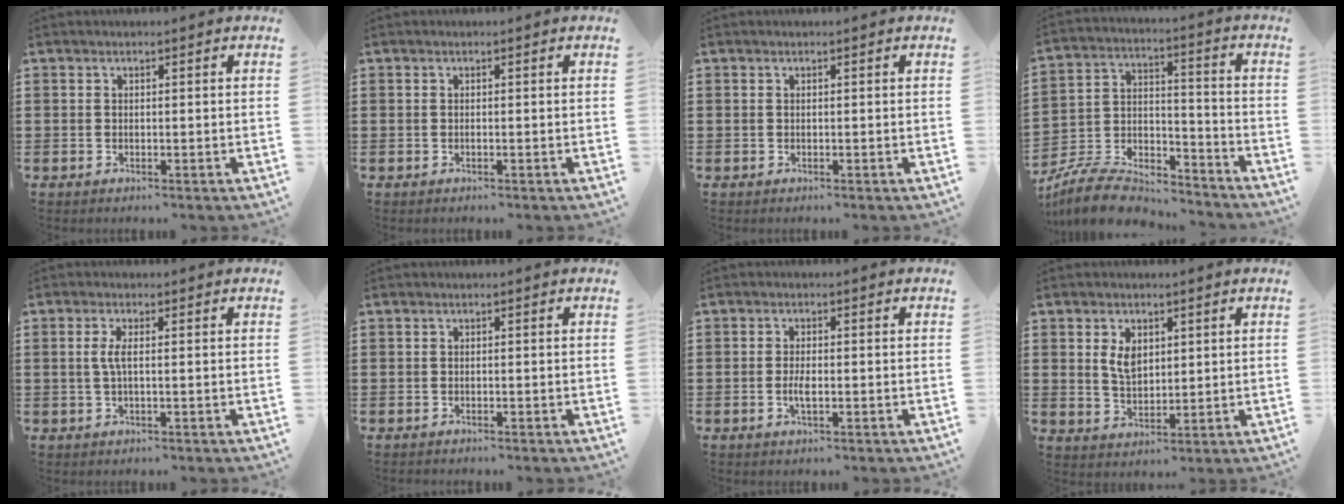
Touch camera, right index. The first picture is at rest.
{"total": 0.0}
{"total": 0.0}
{"total": 9.3, "force": [-8.8, 2.0, 2.4], "torque": [-0.055, 0.016, -0.174]}
{"total": 2.5, "force": [0.0, 0.4, 2.5], "torque": [-0.055, -0.004, -0.005]}
{"total": 0.5, "force": [-0.5, 0.0, -0.1], "torque": [0.001, -0.001, -0.012]}
{"total": 2.3, "force": [-0.6, 0.8, 2.1], "torque": [-0.046, 0.000, -0.014]}
{"total": 4.1, "force": [1.5, 2.6, 2.8], "torque": [-0.063, 0.009, 0.026]}